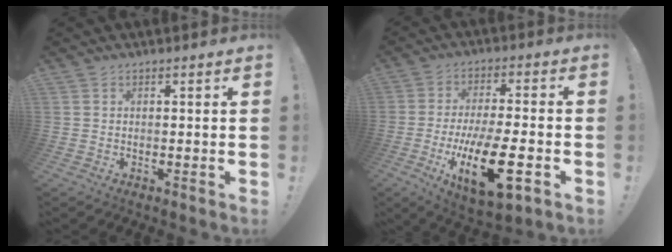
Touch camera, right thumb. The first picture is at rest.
{"total": 18.9, "force": [-6.5, 6.6, 16.5], "torque": [-0.274, 0.017, -0.096]}